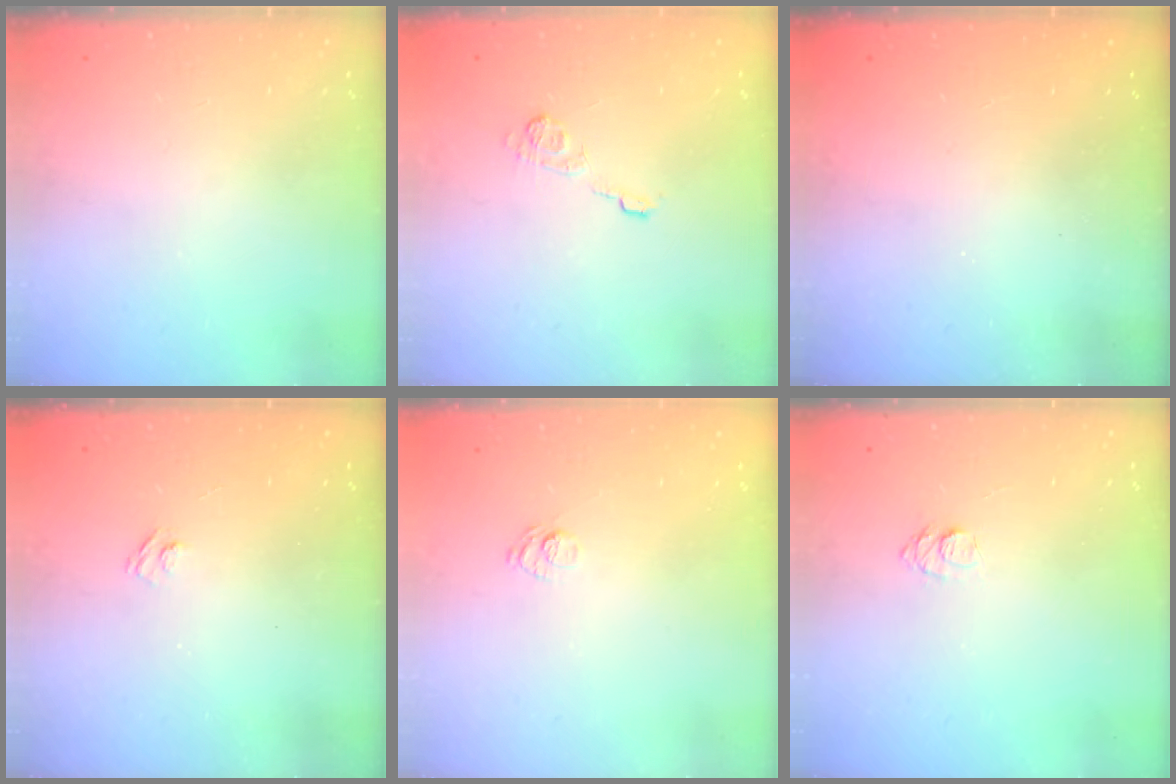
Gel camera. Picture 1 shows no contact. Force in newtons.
{"total": 9.1, "press": 9.0, "slide": 1.4}
{"total": 2.3, "press": 2.2, "slide": 0.8}
{"total": 2.7, "press": 2.5, "slide": 0.9}
{"total": 6.6, "press": 6.5, "slide": 1.4}
{"total": 5.0, "press": 5.0, "slide": 0.5}